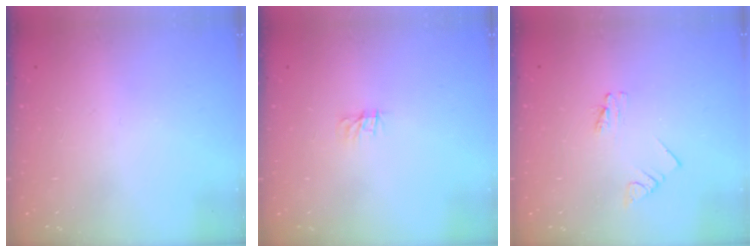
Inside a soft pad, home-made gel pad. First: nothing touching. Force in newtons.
{"total": 0.0}
{"total": 1.1, "press": 1.1, "slide": 0.0}